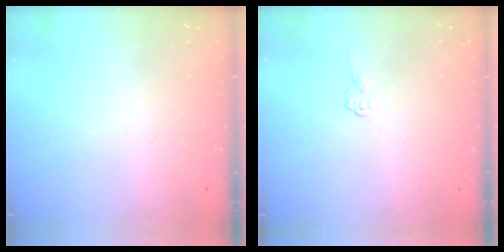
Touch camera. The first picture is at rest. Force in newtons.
{"total": 4.3, "press": 4.3, "slide": 0.1}